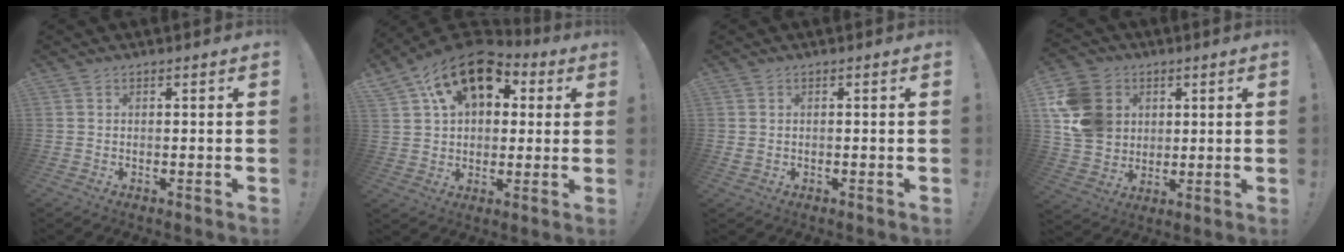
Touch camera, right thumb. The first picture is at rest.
{"total": 16.8, "force": [8.9, 10.8, 9.2], "torque": [-0.130, -0.051, 0.160]}
{"total": 0.7, "force": [0.1, 0.6, 0.3], "torque": [-0.015, 0.007, 0.003]}
{"total": 15.3, "force": [3.7, 13.3, 6.5], "torque": [-0.109, -0.004, 0.080]}